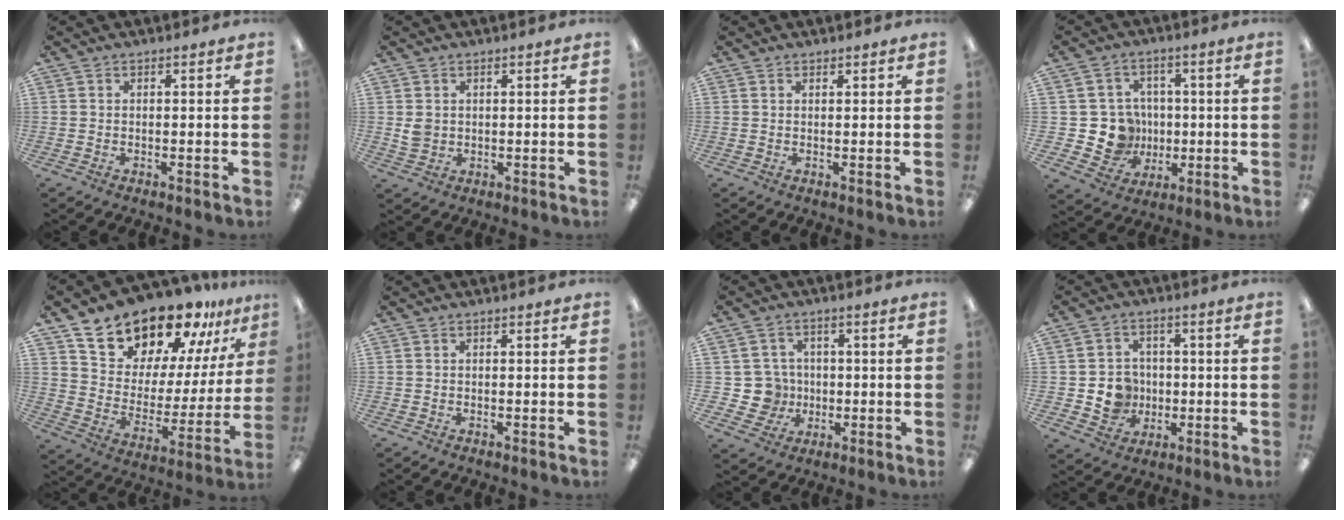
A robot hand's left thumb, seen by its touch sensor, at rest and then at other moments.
{"total": 3.0, "force": [0.9, 2.6, 1.2], "torque": [-0.017, 0.001, 0.016]}
{"total": 0.7, "force": [0.6, 0.3, 0.2], "torque": [-0.005, 0.000, 0.011]}
{"total": 10.2, "force": [-0.4, 9.8, 2.9], "torque": [-0.066, 0.011, 0.008]}
{"total": 19.3, "force": [16.8, 8.0, 5.0], "torque": [-0.100, -0.133, 0.302]}
{"total": 0.0}
{"total": 7.8, "force": [-0.4, 7.6, 1.6], "torque": [-0.047, 0.010, 0.001]}
{"total": 7.5, "force": [-0.9, 7.1, 2.3], "torque": [-0.051, 0.010, -0.009]}